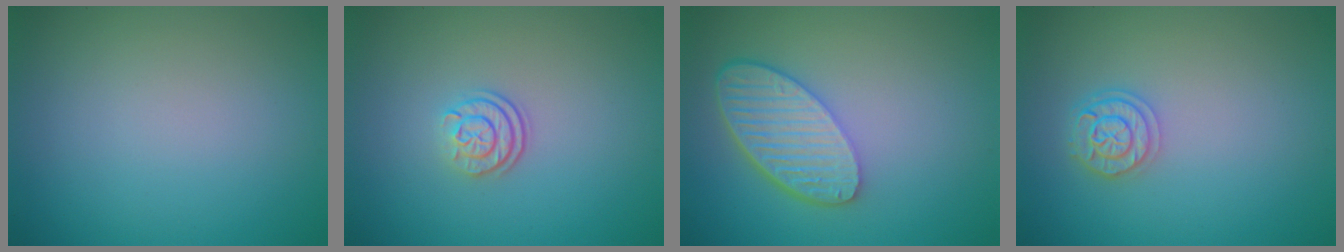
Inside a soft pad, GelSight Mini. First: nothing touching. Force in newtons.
{"total": 2.4, "press": 1.8, "slide": 1.6}
{"total": 5.8, "press": 4.5, "slide": 3.6}
{"total": 2.6, "press": 2.4, "slide": 1.0}